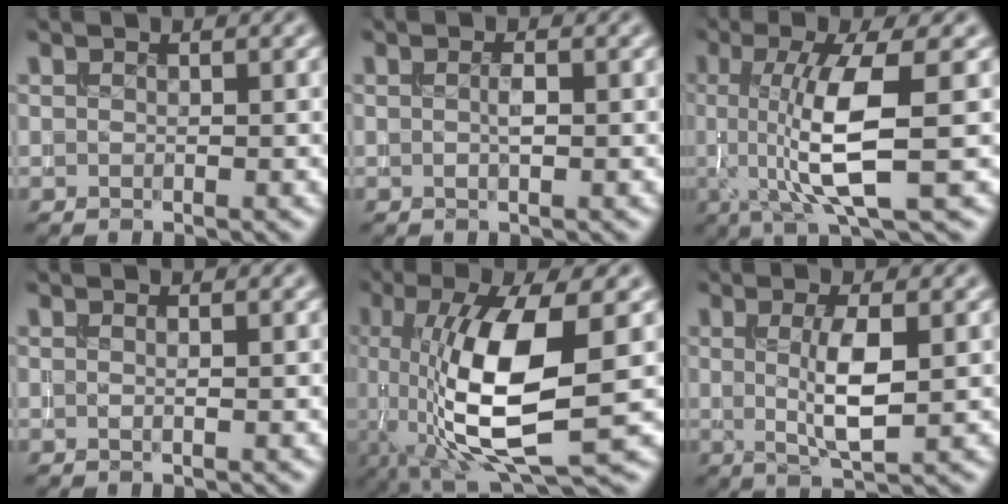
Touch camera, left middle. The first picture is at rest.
{"total": 0.9, "force": [-0.2, 0.1, 0.8], "torque": [-0.019, 0.003, -0.003]}
{"total": 7.3, "force": [-0.3, 1.5, 7.1], "torque": [-0.125, -0.003, -0.004]}
{"total": 0.0}
{"total": 10.8, "force": [-0.5, 3.4, 10.2], "torque": [-0.191, -0.005, -0.004]}
{"total": 4.0, "force": [0.0, 0.8, 3.9], "torque": [-0.076, -0.004, 0.006]}